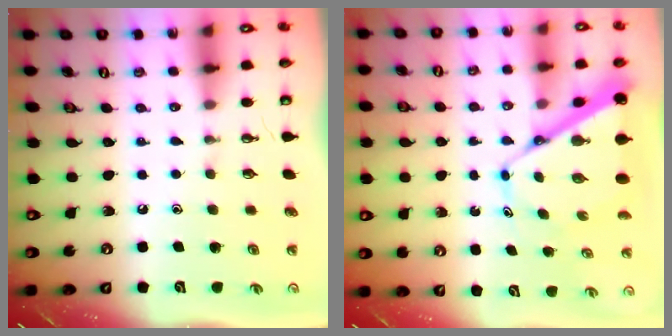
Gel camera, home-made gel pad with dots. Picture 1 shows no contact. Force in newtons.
{"total": 10.2, "press": 10.2, "slide": 1.0}